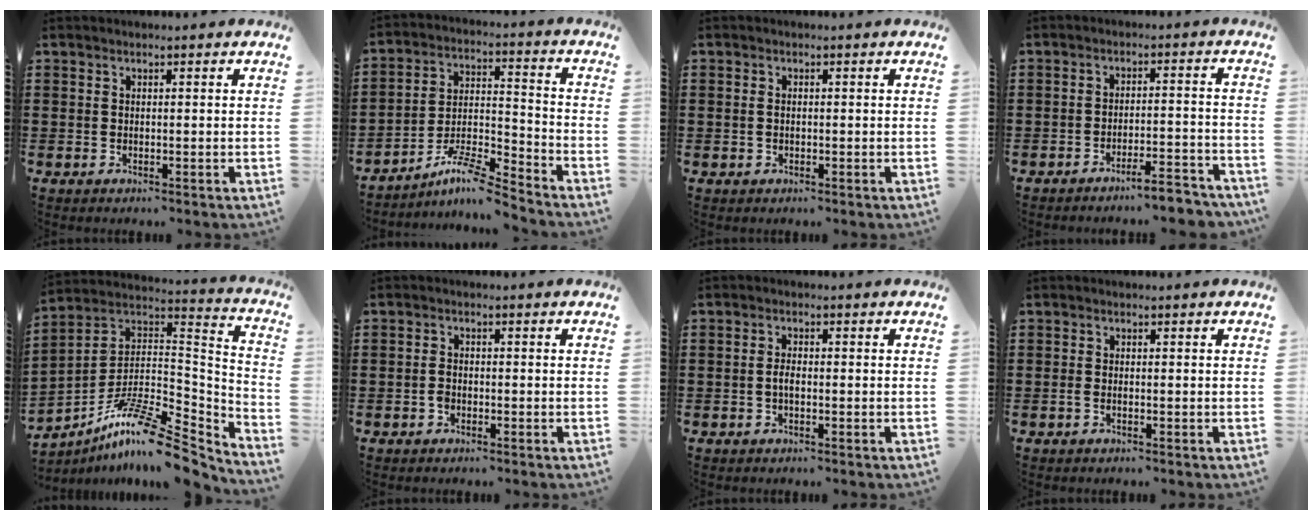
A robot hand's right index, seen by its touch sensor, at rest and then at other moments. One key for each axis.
{"total": 8.6, "fx": -7.4, "fy": 0.8, "fz": 4.2, "tx": -0.081, "ty": 0.008, "tz": -0.143}
{"total": 1.0, "fx": -0.1, "fy": 0.6, "fz": 0.7, "tx": -0.016, "ty": 0.004, "tz": -0.003}
{"total": 4.7, "fx": -4.3, "fy": 0.0, "fz": 1.9, "tx": -0.032, "ty": -0.007, "tz": -0.084}
{"total": 12.9, "fx": -8.8, "fy": 3.1, "fz": 9.0, "tx": -0.169, "ty": 0.010, "tz": -0.167}
{"total": 1.4, "fx": -0.7, "fy": 0.9, "fz": 0.9, "tx": -0.019, "ty": -0.001, "tz": -0.012}
{"total": 1.7, "fx": -0.5, "fy": 0.6, "fz": 1.6, "tx": -0.038, "ty": -0.003, "tz": -0.011}
{"total": 0.8, "fx": -0.4, "fy": 0.1, "fz": 0.7, "tx": -0.014, "ty": -0.006, "tz": -0.005}